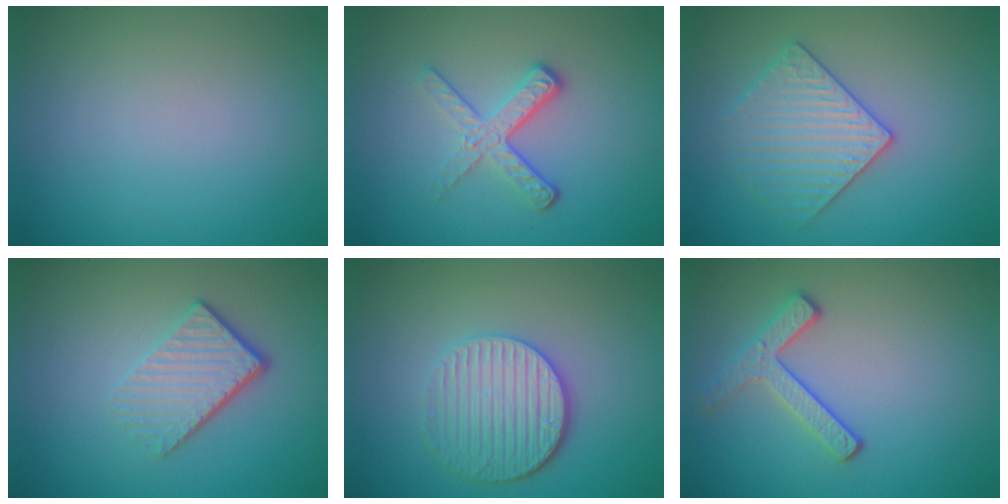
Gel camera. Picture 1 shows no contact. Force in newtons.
{"total": 3.5, "press": 2.3, "slide": 2.7}
{"total": 3.3, "press": 3.3, "slide": 0.2}
{"total": 4.1, "press": 2.7, "slide": 3.2}
{"total": 4.3, "press": 3.6, "slide": 2.3}
{"total": 2.7, "press": 2.3, "slide": 1.3}